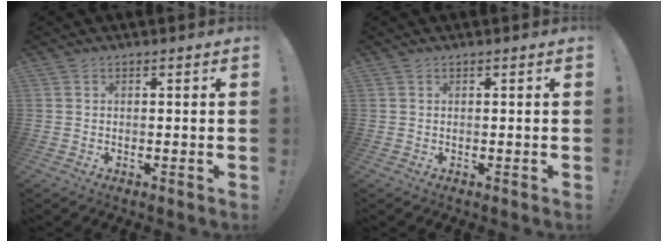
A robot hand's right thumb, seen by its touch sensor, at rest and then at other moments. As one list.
[{"total": 0.0}]